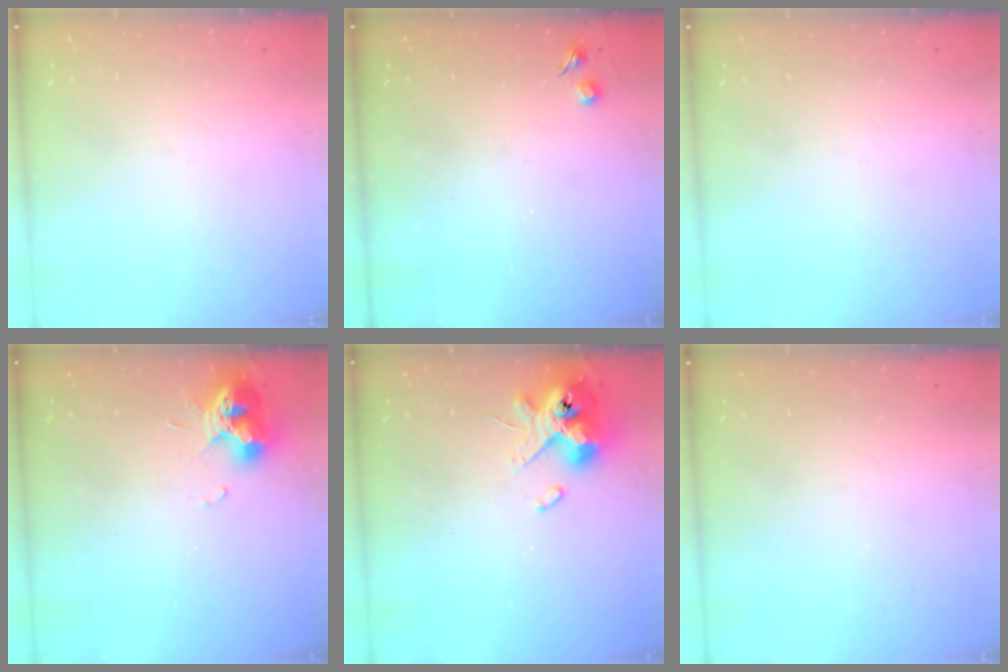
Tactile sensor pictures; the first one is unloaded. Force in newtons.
{"total": 2.3, "press": 2.3, "slide": 0.4}
{"total": 0.0}
{"total": 10.0, "press": 9.9, "slide": 0.9}
{"total": 13.6, "press": 13.5, "slide": 2.0}
{"total": 0.0}